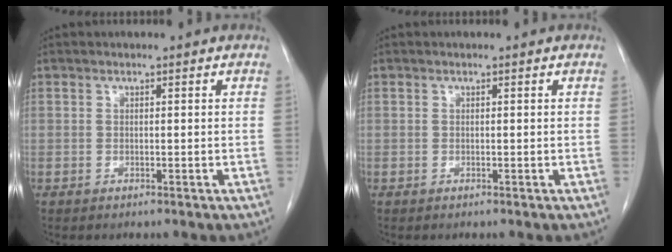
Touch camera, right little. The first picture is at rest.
{"total": 0.0}